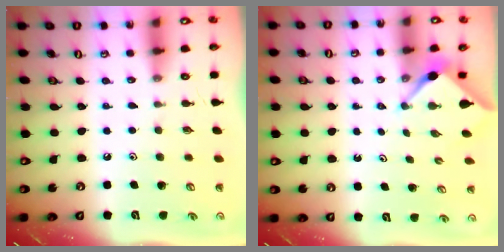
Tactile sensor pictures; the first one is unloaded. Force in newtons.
{"total": 2.9, "press": 2.9, "slide": 0.4}